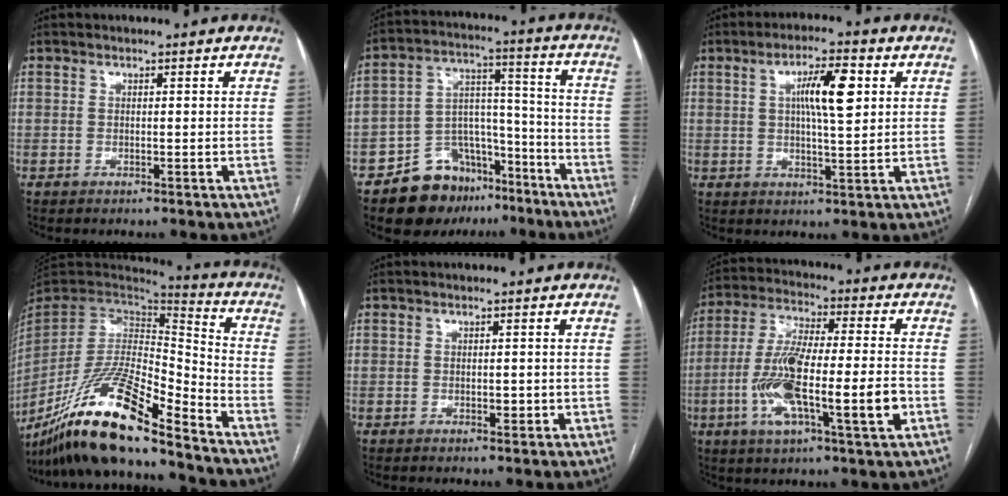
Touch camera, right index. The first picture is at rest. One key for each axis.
{"total": 13.1, "fx": -9.2, "fy": 8.1, "fz": 4.5, "tx": -0.065, "ty": 0.057, "tz": -0.145}
{"total": 7.9, "fx": 2.2, "fy": 1.4, "fz": 7.5, "tx": -0.128, "ty": 0.011, "tz": 0.037}
{"total": 19.7, "fx": -14.8, "fy": 2.1, "fz": 12.8, "tx": -0.265, "ty": -0.016, "tz": -0.277}
{"total": 1.4, "fx": -0.3, "fy": 0.7, "fz": 1.2, "tx": -0.019, "ty": -0.001, "tz": -0.002}
{"total": 16.3, "fx": -4.1, "fy": 2.3, "fz": 15.6, "tx": -0.301, "ty": -0.002, "tz": -0.071}